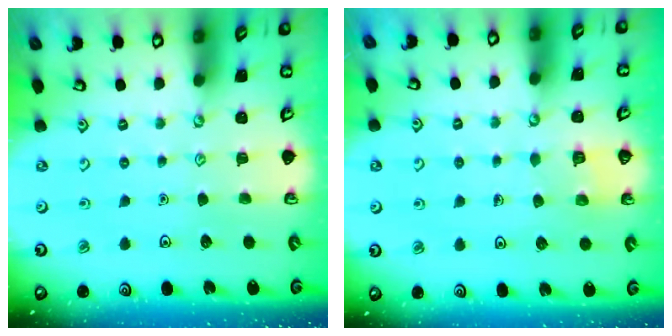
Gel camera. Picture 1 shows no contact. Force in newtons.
{"total": 2.8, "press": 2.8, "slide": 0.1}